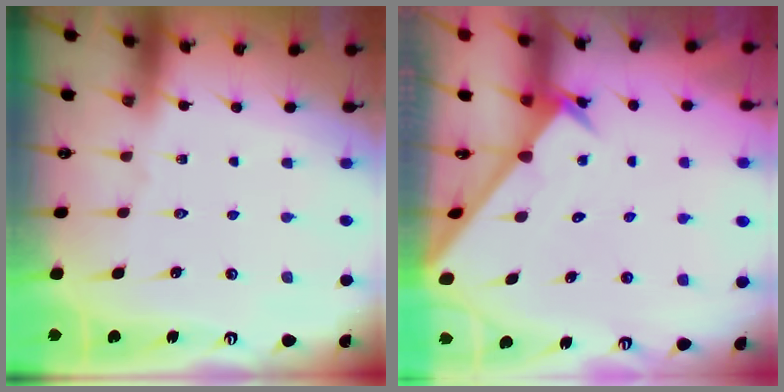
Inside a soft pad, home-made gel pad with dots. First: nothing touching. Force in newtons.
{"total": 2.6, "press": 2.6, "slide": 0.2}